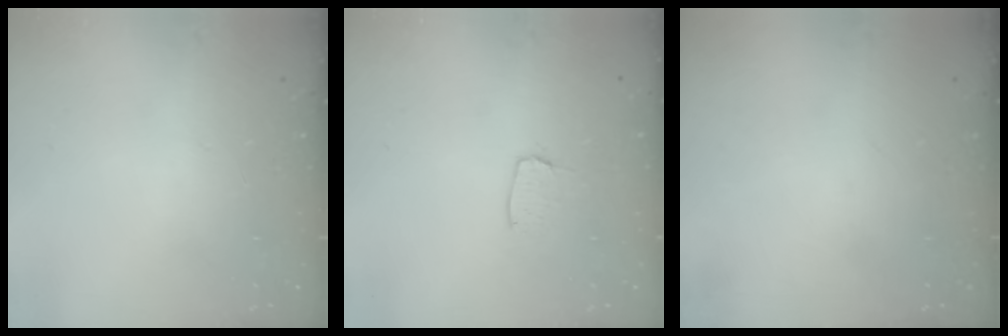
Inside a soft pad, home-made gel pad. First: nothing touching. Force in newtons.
{"total": 4.0, "press": 4.0, "slide": 0.3}
{"total": 0.0}